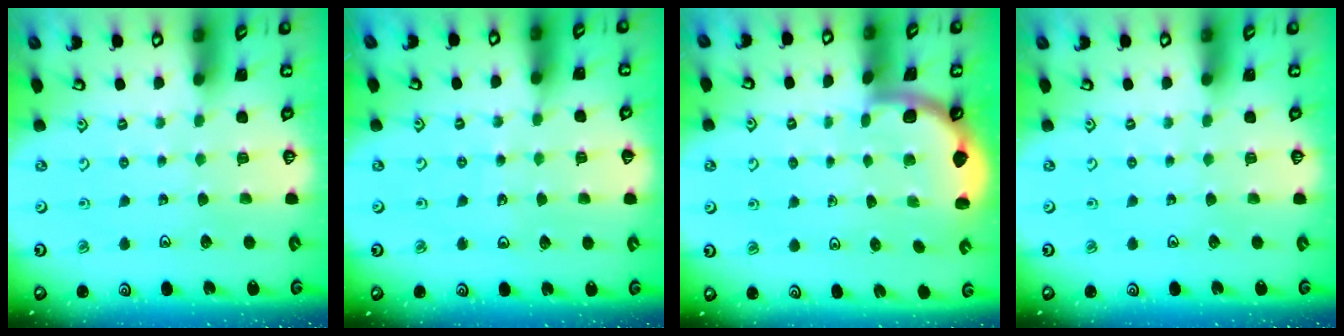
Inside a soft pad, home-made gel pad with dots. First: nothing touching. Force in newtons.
{"total": 4.5, "press": 4.0, "slide": 2.1}
{"total": 1.7, "press": 1.7, "slide": 0.1}
{"total": 0.0}